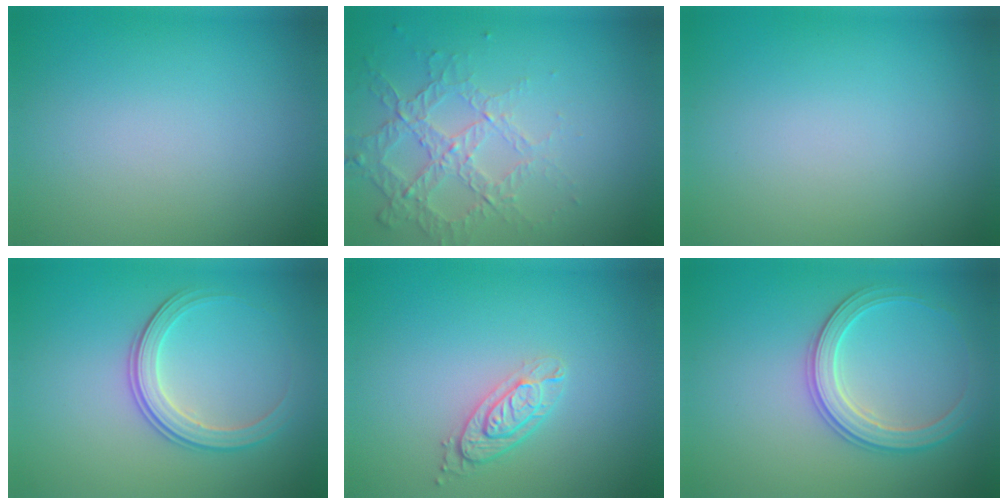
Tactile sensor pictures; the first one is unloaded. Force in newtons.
{"total": 4.3, "press": 2.8, "slide": 3.3}
{"total": 0.0}
{"total": 2.9, "press": 2.7, "slide": 1.0}
{"total": 2.9, "press": 2.2, "slide": 1.9}
{"total": 3.1, "press": 3.1, "slide": 0.2}